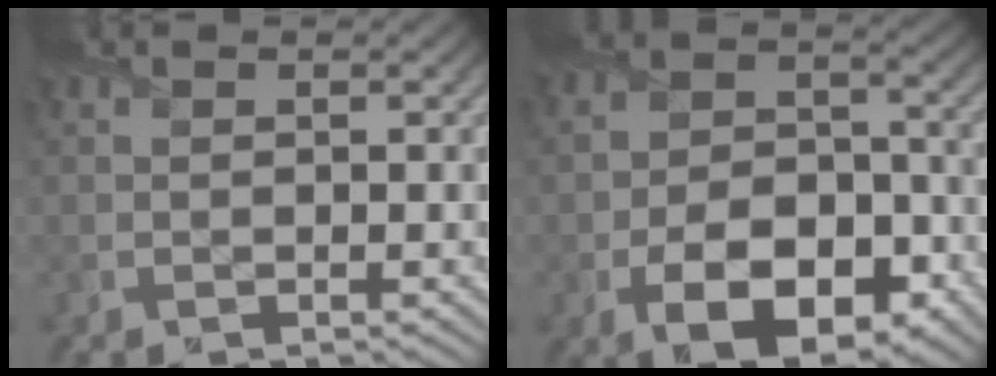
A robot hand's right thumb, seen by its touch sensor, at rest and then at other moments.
{"total": 11.7, "force": [-5.0, 7.1, 7.8], "torque": [-0.153, -0.023, -0.077]}